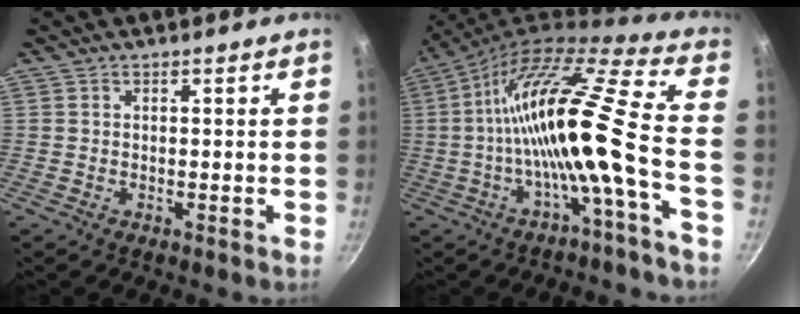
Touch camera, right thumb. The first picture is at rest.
{"total": 16.2, "force": [-3.7, 0.8, 15.8], "torque": [-0.267, 0.034, -0.073]}